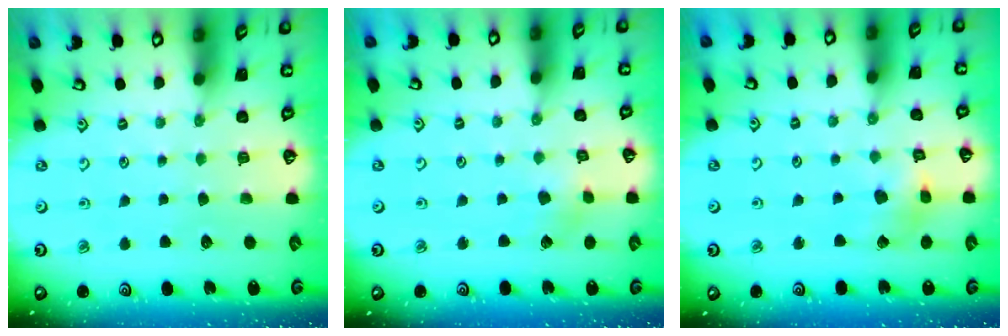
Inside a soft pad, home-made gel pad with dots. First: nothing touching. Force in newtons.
{"total": 3.1, "press": 3.1, "slide": 0.4}
{"total": 6.3, "press": 6.3, "slide": 0.7}